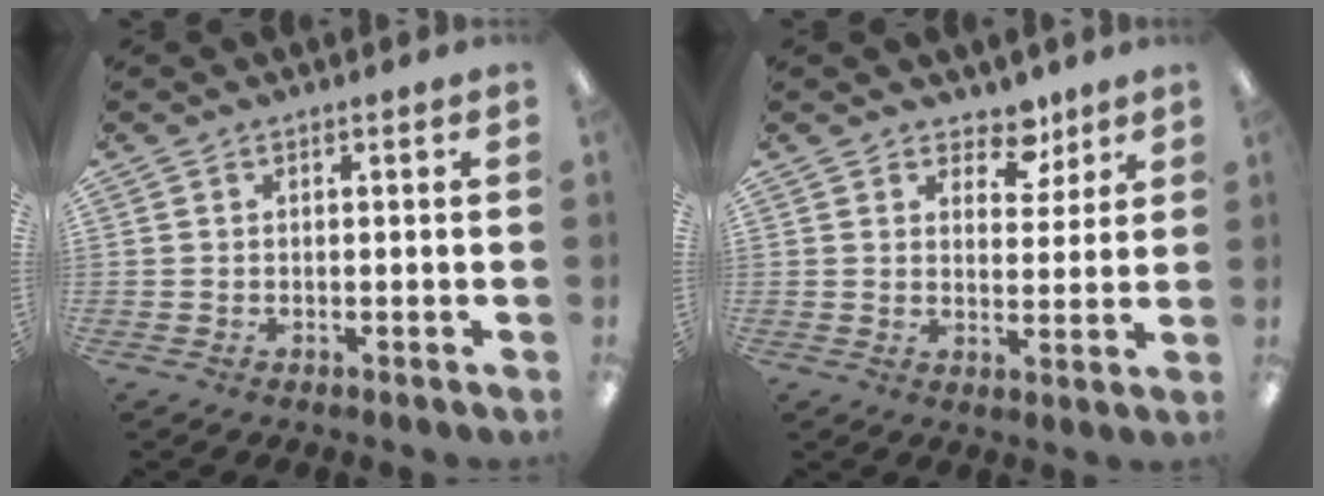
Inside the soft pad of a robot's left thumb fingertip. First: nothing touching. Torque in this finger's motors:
{"motor_torque": [-0.26, -0.24, -0.13, -0.19, -0.01]}